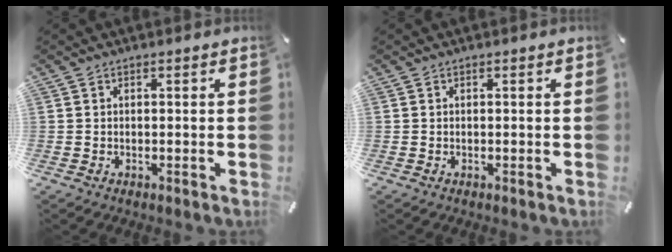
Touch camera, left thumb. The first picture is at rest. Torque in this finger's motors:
{"motor_torque": [-0.05, 0.07, 0.01, 0.01, 0.00]}